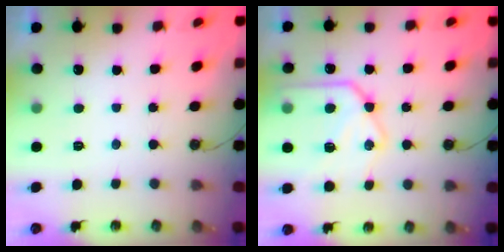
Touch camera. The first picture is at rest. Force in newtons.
{"total": 18.3, "press": 18.2, "slide": 1.7}